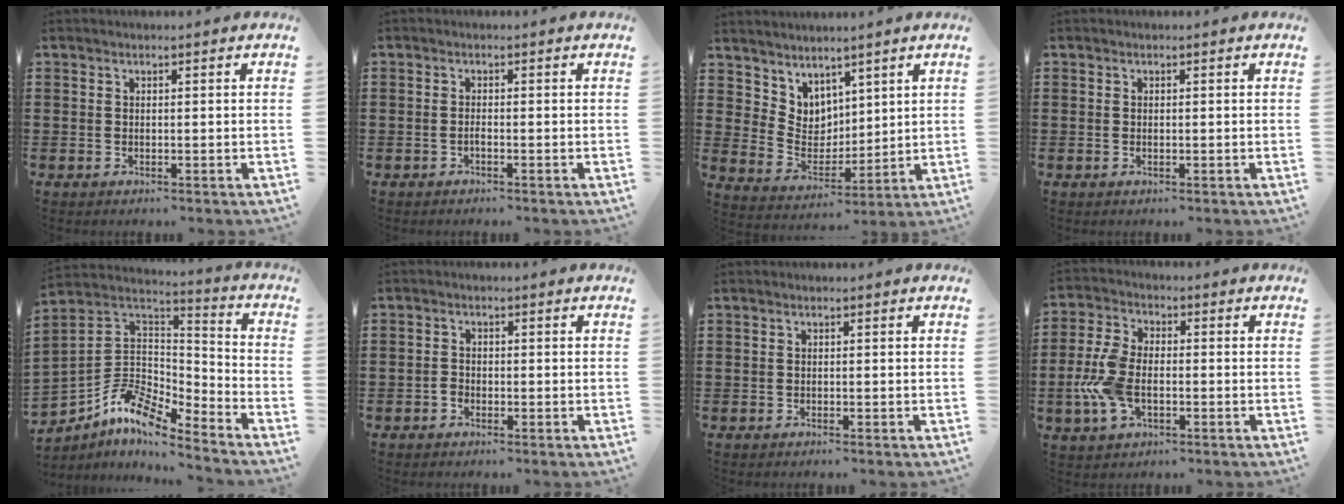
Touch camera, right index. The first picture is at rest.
{"total": 0.8, "force": [-0.4, 0.1, 0.6], "torque": [-0.013, -0.005, -0.006]}
{"total": 3.7, "force": [3.4, 1.5, -0.2], "torque": [-0.008, -0.005, 0.067]}
{"total": 0.0}
{"total": 8.2, "force": [-5.8, 3.7, 4.5], "torque": [-0.111, -0.003, -0.120]}
{"total": 1.3, "force": [-0.8, 0.9, 0.5], "torque": [-0.011, 0.000, -0.016]}
{"total": 0.0}
{"total": 7.8, "force": [-1.7, 4.2, 6.3], "torque": [-0.157, -0.007, -0.038]}